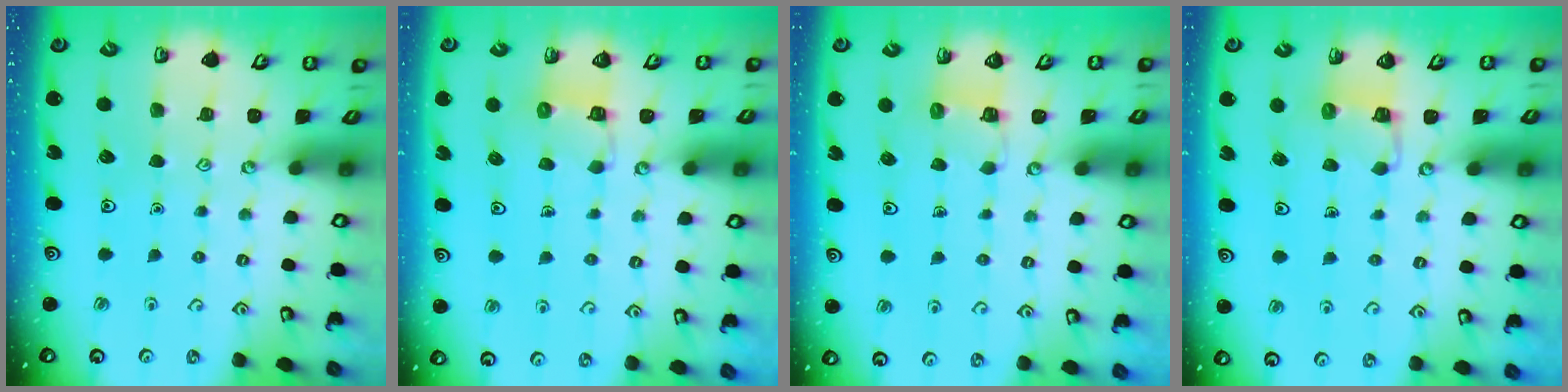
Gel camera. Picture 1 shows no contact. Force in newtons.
{"total": 6.2, "press": 6.2, "slide": 0.3}
{"total": 3.5, "press": 3.5, "slide": 0.4}
{"total": 3.3, "press": 3.3, "slide": 0.3}